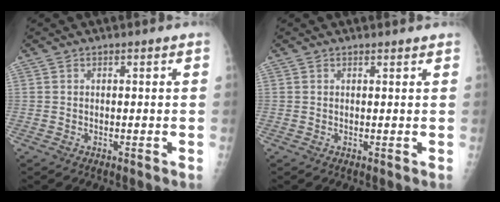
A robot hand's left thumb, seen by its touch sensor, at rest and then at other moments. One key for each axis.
{"total": 0.9, "fx": 0.9, "fy": 0.3, "fz": 0.2, "tx": -0.002, "ty": -0.003, "tz": 0.012}